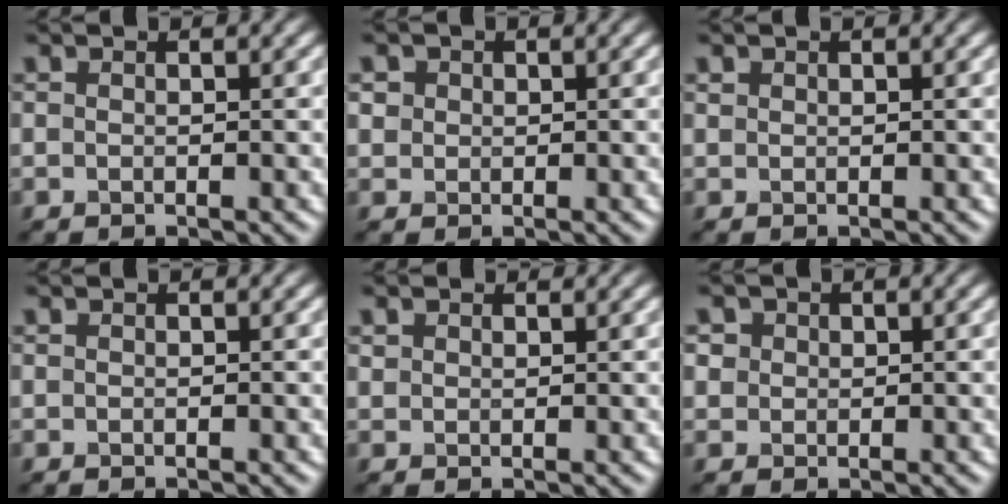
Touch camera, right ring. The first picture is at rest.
{"total": 0.9, "force": [0.2, 0.1, -0.8], "torque": [-0.002, 0.003, 0.018]}
{"total": 1.0, "force": [-0.1, -0.6, -0.8], "torque": [-0.002, -0.003, 0.016]}
{"total": 0.0}
{"total": 1.1, "force": [0.5, -0.4, -0.8], "torque": [-0.001, -0.001, 0.022]}
{"total": 0.9, "force": [0.5, 0.5, -0.6], "torque": [-0.010, 0.007, 0.015]}